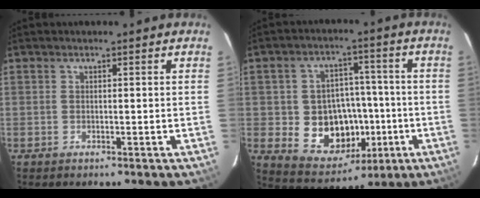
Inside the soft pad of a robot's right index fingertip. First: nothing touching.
{"total": 14.3, "force": [-3.1, 11.7, 7.6], "torque": [-0.160, 0.011, -0.025]}